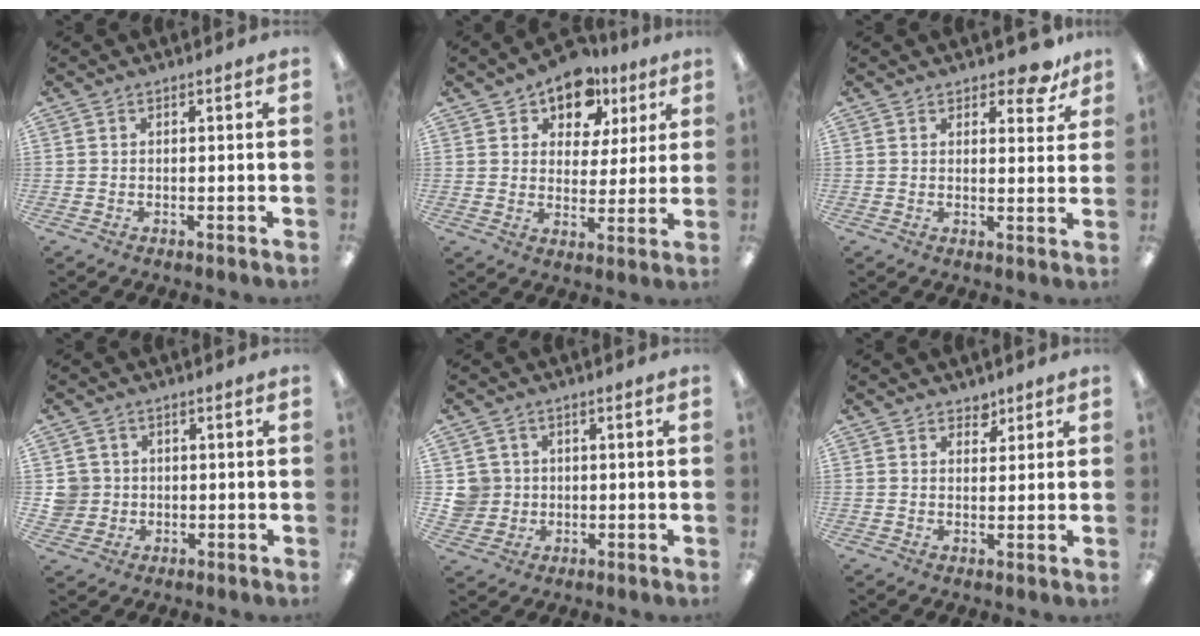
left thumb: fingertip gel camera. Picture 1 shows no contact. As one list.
[{"total": 10.6, "force": [7.4, 6.6, 3.6], "torque": [-0.061, -0.038, 0.135]}, {"total": 6.0, "force": [4.6, 2.5, 3.0], "torque": [-0.021, -0.027, 0.075]}, {"total": 4.6, "force": [0.3, 4.5, 0.6], "torque": [-0.015, 0.010, 0.006]}, {"total": 5.0, "force": [0.7, 4.9, 0.5], "torque": [-0.024, 0.007, 0.013]}, {"total": 3.1, "force": [2.4, 1.8, 0.7], "torque": [0.006, -0.013, 0.040]}]